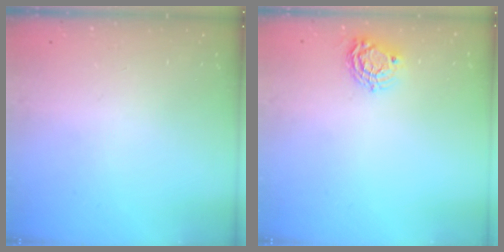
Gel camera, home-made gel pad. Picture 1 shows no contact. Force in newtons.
{"total": 7.8, "press": 7.7, "slide": 0.3}